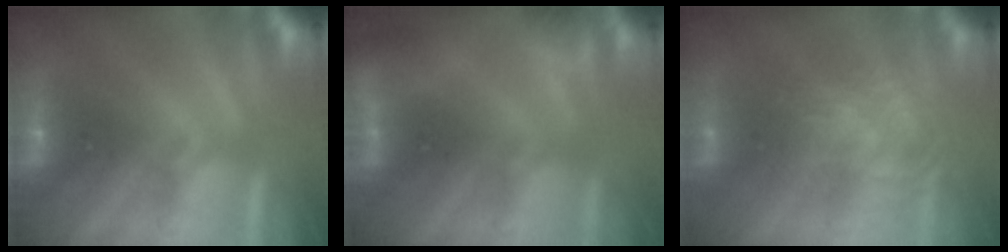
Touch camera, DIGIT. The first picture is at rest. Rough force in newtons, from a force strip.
{"total": 4.9}
{"total": 3.8}